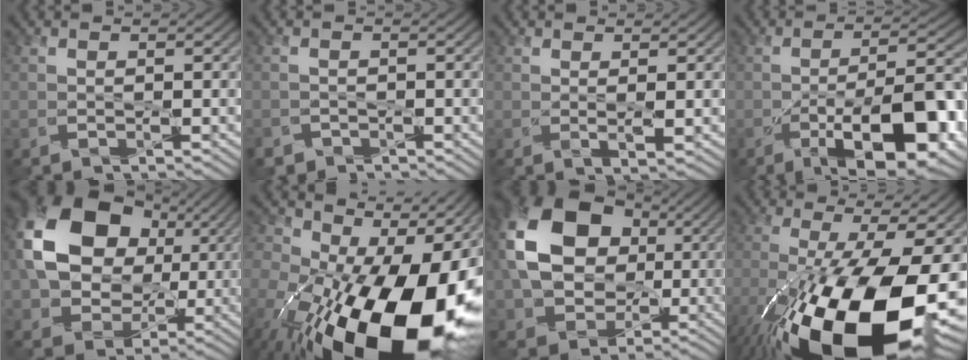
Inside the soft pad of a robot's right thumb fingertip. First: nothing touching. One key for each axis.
{"total": 1.2, "fx": -1.1, "fy": 0.5, "fz": -0.3, "tx": 0.010, "ty": -0.001, "tz": -0.024}
{"total": 1.5, "fx": 0.3, "fy": 0.3, "fz": 1.5, "tx": -0.031, "ty": -0.008, "tz": 0.008}
{"total": 14.0, "fx": -6.7, "fy": 4.8, "fz": 11.3, "tx": -0.158, "ty": 0.001, "tz": -0.107}
{"total": 16.2, "fx": 3.6, "fy": 12.5, "fz": 9.7, "tx": -0.197, "ty": 0.014, "tz": 0.065}
{"total": 22.0, "fx": -5.9, "fy": 13.6, "fz": 16.2, "tx": -0.285, "ty": -0.061, "tz": -0.068}
{"total": 16.8, "fx": 2.0, "fy": 13.0, "fz": 10.4, "tx": -0.211, "ty": 0.001, "tz": 0.037}
{"total": 19.9, "fx": -8.3, "fy": 8.1, "fz": 16.2, "tx": -0.307, "ty": -0.063, "tz": -0.118}